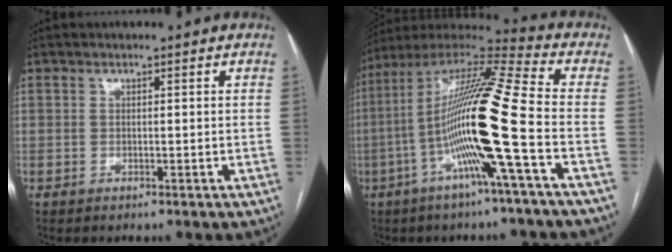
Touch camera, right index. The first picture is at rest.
{"total": 18.6, "force": [-4.6, -0.9, 18.0], "torque": [-0.339, 0.002, -0.100]}